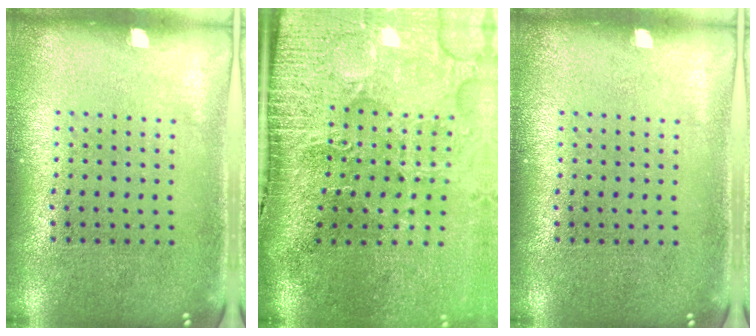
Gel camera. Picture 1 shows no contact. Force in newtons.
{"total": 5.2, "press": 4.1, "slide": 3.2}
{"total": 0.0}